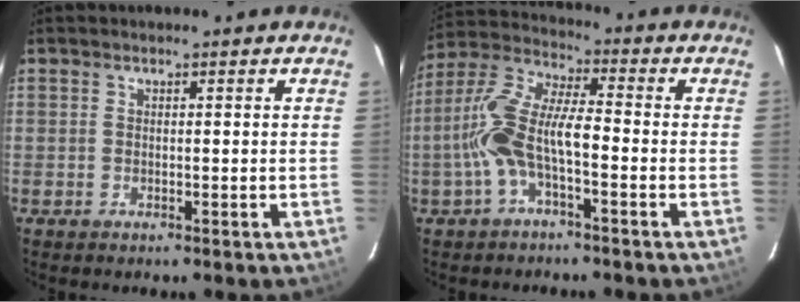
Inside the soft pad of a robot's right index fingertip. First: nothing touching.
{"total": 10.5, "force": [-3.3, 3.0, 9.5], "torque": [-0.211, 0.012, -0.065]}